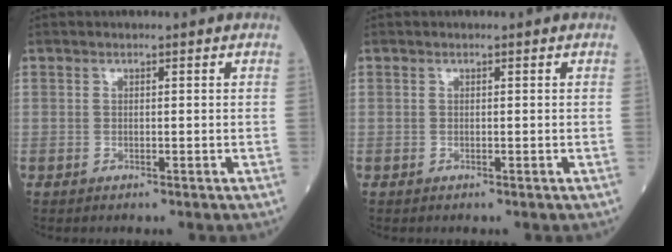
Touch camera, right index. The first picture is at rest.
{"total": 0.0}